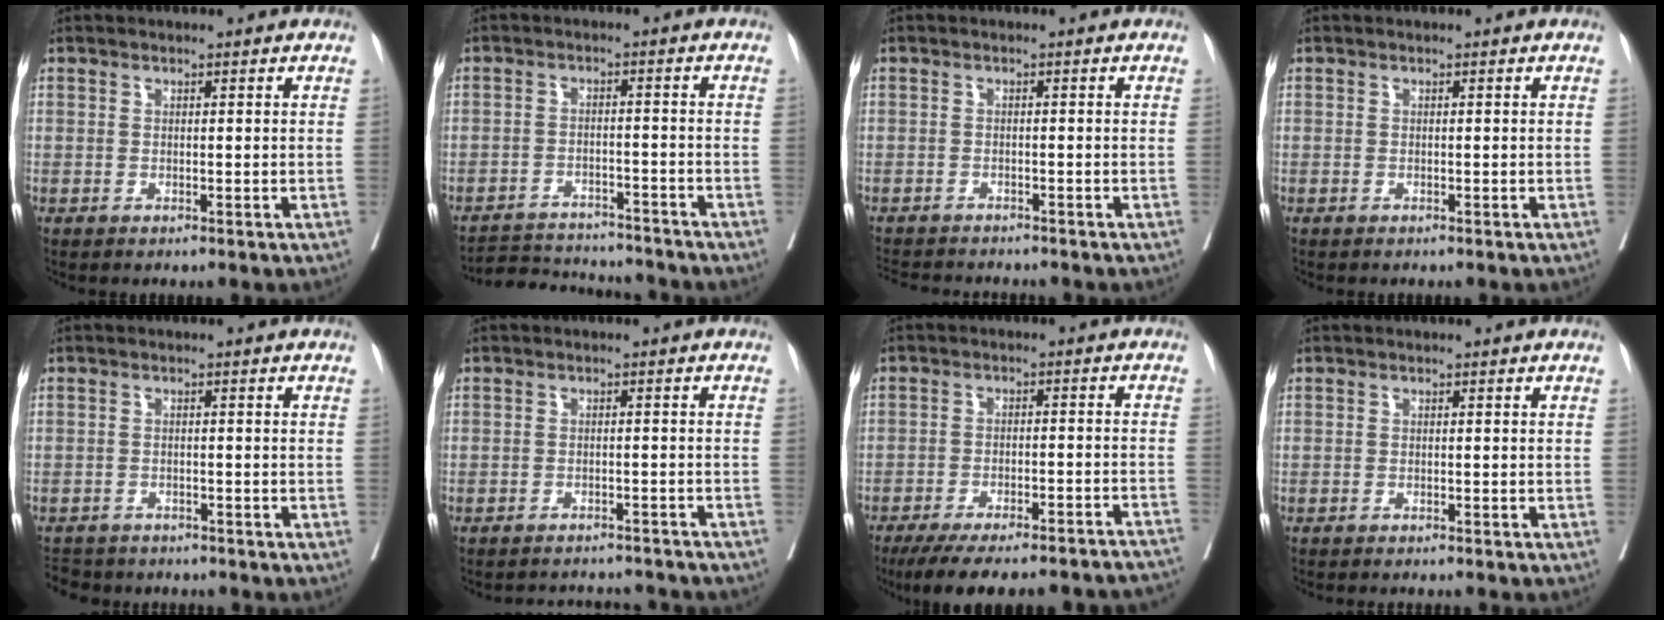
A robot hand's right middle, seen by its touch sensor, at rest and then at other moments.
{"total": 11.7, "force": [-11.3, 1.9, 2.4], "torque": [-0.038, 0.009, -0.159]}
{"total": 7.4, "force": [-7.0, 1.3, 2.2], "torque": [-0.032, -0.008, -0.102]}
{"total": 0.0}
{"total": 7.3, "force": [-6.5, 2.8, 1.7], "torque": [-0.032, -0.003, -0.091]}
{"total": 9.3, "force": [-9.0, 2.1, 1.4], "torque": [-0.022, 0.012, -0.099]}
{"total": 23.5, "force": [-21.4, 3.0, 9.1], "torque": [-0.107, -0.013, -0.275]}
{"total": 5.9, "force": [-5.5, 0.8, 2.2], "torque": [-0.021, -0.010, -0.067]}